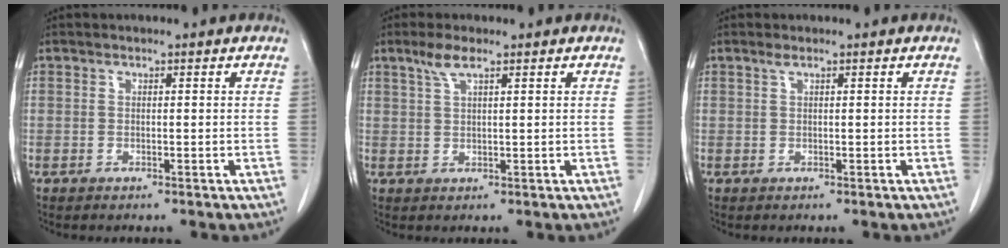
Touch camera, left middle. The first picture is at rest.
{"total": 3.0, "force": [2.0, 0.4, 2.2], "torque": [-0.053, 0.006, 0.043]}
{"total": 0.7, "force": [0.5, 0.0, 0.5], "torque": [-0.017, 0.007, 0.012]}